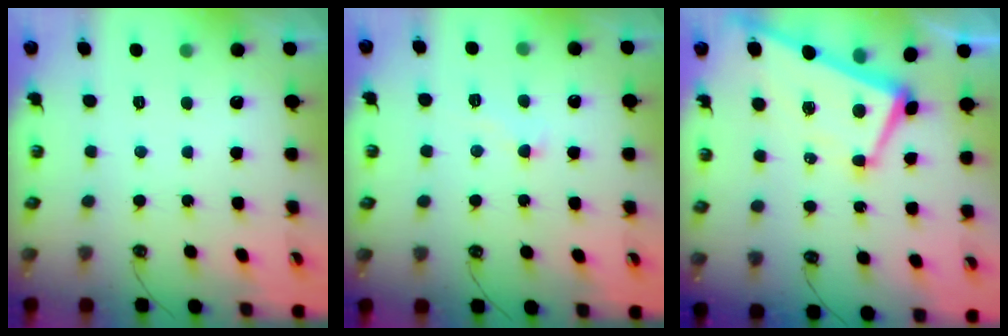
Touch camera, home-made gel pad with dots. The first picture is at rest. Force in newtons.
{"total": 1.9, "press": 1.8, "slide": 0.5}
{"total": 2.8, "press": 2.7, "slide": 0.9}